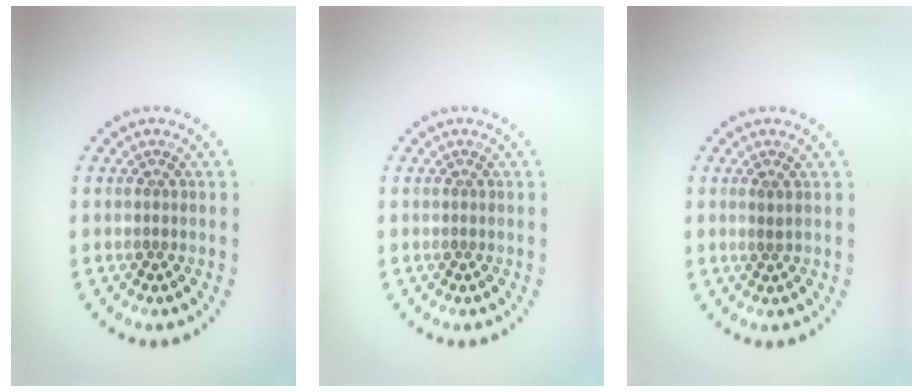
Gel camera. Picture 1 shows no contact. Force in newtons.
{"total": 0.0}
{"total": 0.5, "press": 0.2, "slide": 0.5}